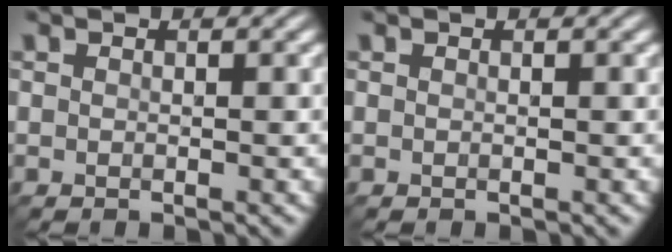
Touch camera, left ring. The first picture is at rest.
{"total": 0.0}